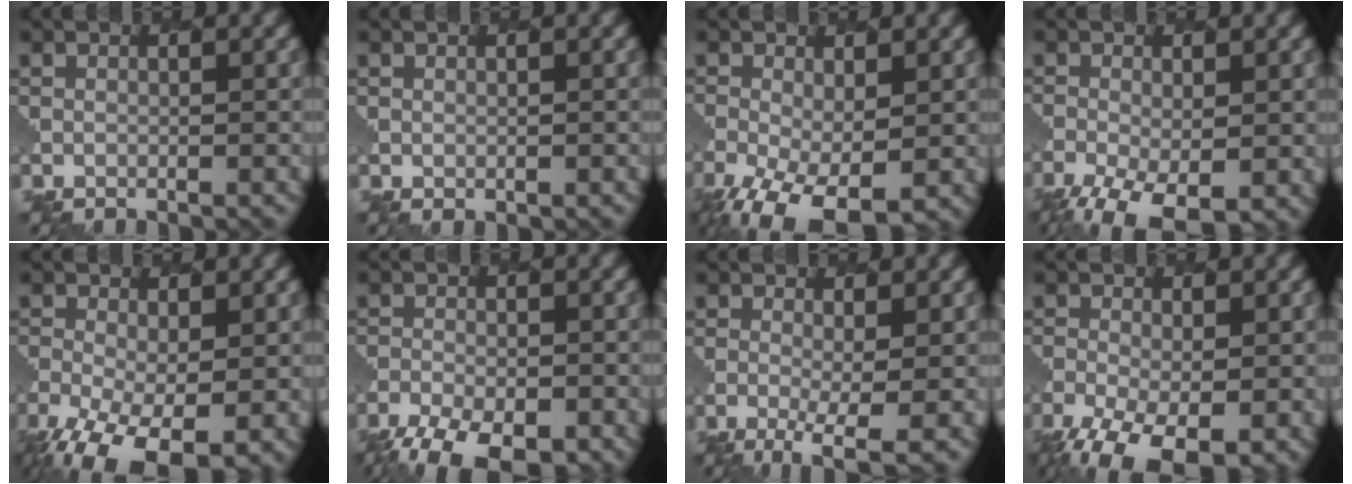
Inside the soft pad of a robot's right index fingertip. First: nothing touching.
{"total": 0.8, "force": [0.5, 0.5, 0.3], "torque": [-0.007, -0.004, 0.008]}
{"total": 7.4, "force": [-3.0, 3.7, 5.7], "torque": [-0.127, -0.030, -0.046]}
{"total": 7.1, "force": [-3.4, 3.2, 5.4], "torque": [-0.115, -0.022, -0.057]}
{"total": 9.6, "force": [-4.0, 4.7, 7.3], "torque": [-0.144, -0.046, -0.061]}
{"total": 8.6, "force": [-6.1, 3.6, 4.9], "torque": [-0.093, -0.028, -0.098]}
{"total": 4.9, "force": [-1.2, 1.3, 4.6], "torque": [-0.086, -0.008, -0.020]}
{"total": 8.8, "force": [-4.3, 4.1, 6.5], "torque": [-0.137, -0.033, -0.070]}